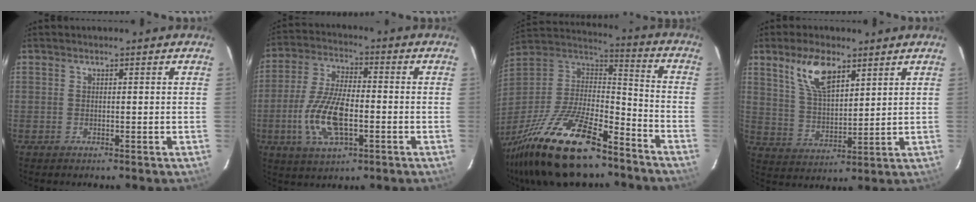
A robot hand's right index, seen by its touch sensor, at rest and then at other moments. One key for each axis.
{"total": 13.0, "fx": -3.8, "fy": 5.3, "fz": 11.2, "tx": -0.237, "ty": -0.002, "tz": -0.070}
{"total": 27.8, "fx": -19.1, "fy": 9.7, "fz": 17.8, "tx": -0.358, "ty": -0.027, "tz": -0.319}
{"total": 10.0, "fx": 5.9, "fy": 4.3, "fz": 6.9, "tx": -0.130, "ty": 0.011, "tz": 0.120}